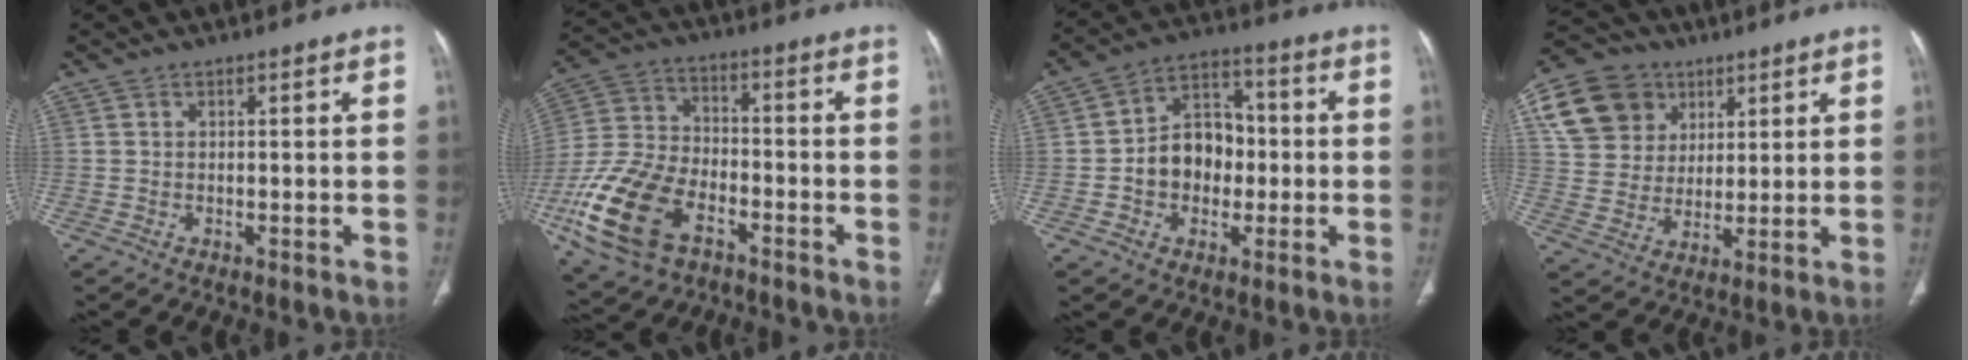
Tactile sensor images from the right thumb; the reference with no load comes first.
{"total": 18.2, "force": [-8.4, 10.8, 12.0], "torque": [-0.253, 0.031, -0.156]}
{"total": 11.8, "force": [-1.3, 9.1, 7.4], "torque": [-0.074, 0.034, -0.027]}
{"total": 14.9, "force": [6.4, 12.2, 5.5], "torque": [-0.080, -0.001, 0.118]}